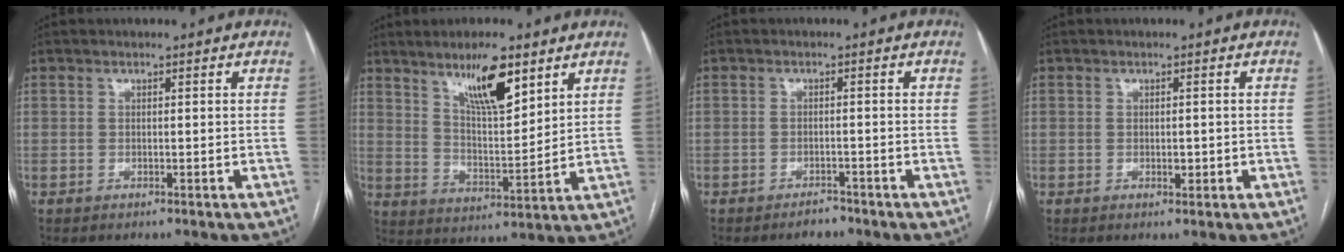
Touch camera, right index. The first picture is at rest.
{"total": 10.5, "force": [6.7, 2.1, 7.8], "torque": [-0.138, -0.005, 0.120]}
{"total": 1.9, "force": [-1.7, 0.8, 0.5], "torque": [-0.009, 0.001, -0.023]}
{"total": 1.4, "force": [-0.2, 0.9, 1.0], "torque": [-0.016, -0.001, 0.000]}